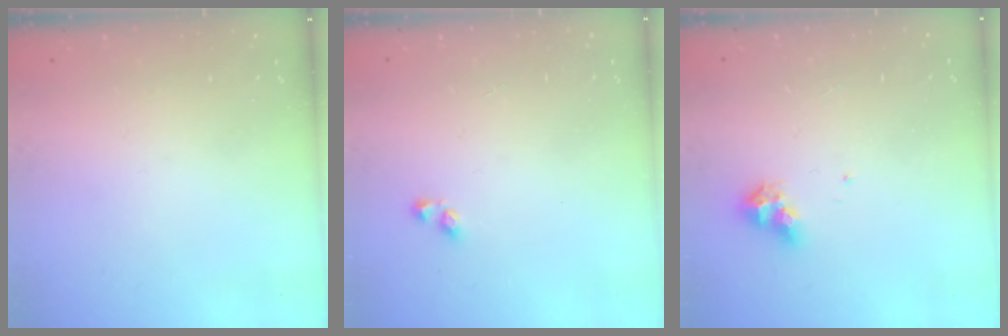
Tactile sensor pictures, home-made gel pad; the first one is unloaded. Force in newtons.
{"total": 3.1, "press": 3.1, "slide": 0.2}
{"total": 6.1, "press": 6.1, "slide": 1.0}